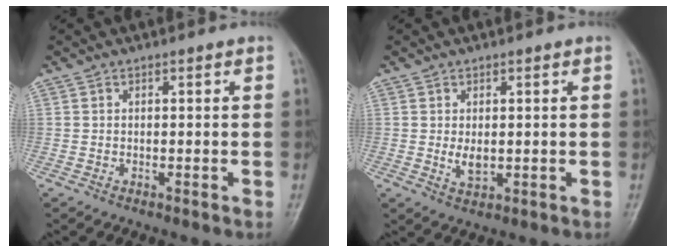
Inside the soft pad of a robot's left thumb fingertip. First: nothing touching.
{"total": 2.8, "force": [0.3, 1.7, 2.2], "torque": [-0.034, -0.009, 0.011]}